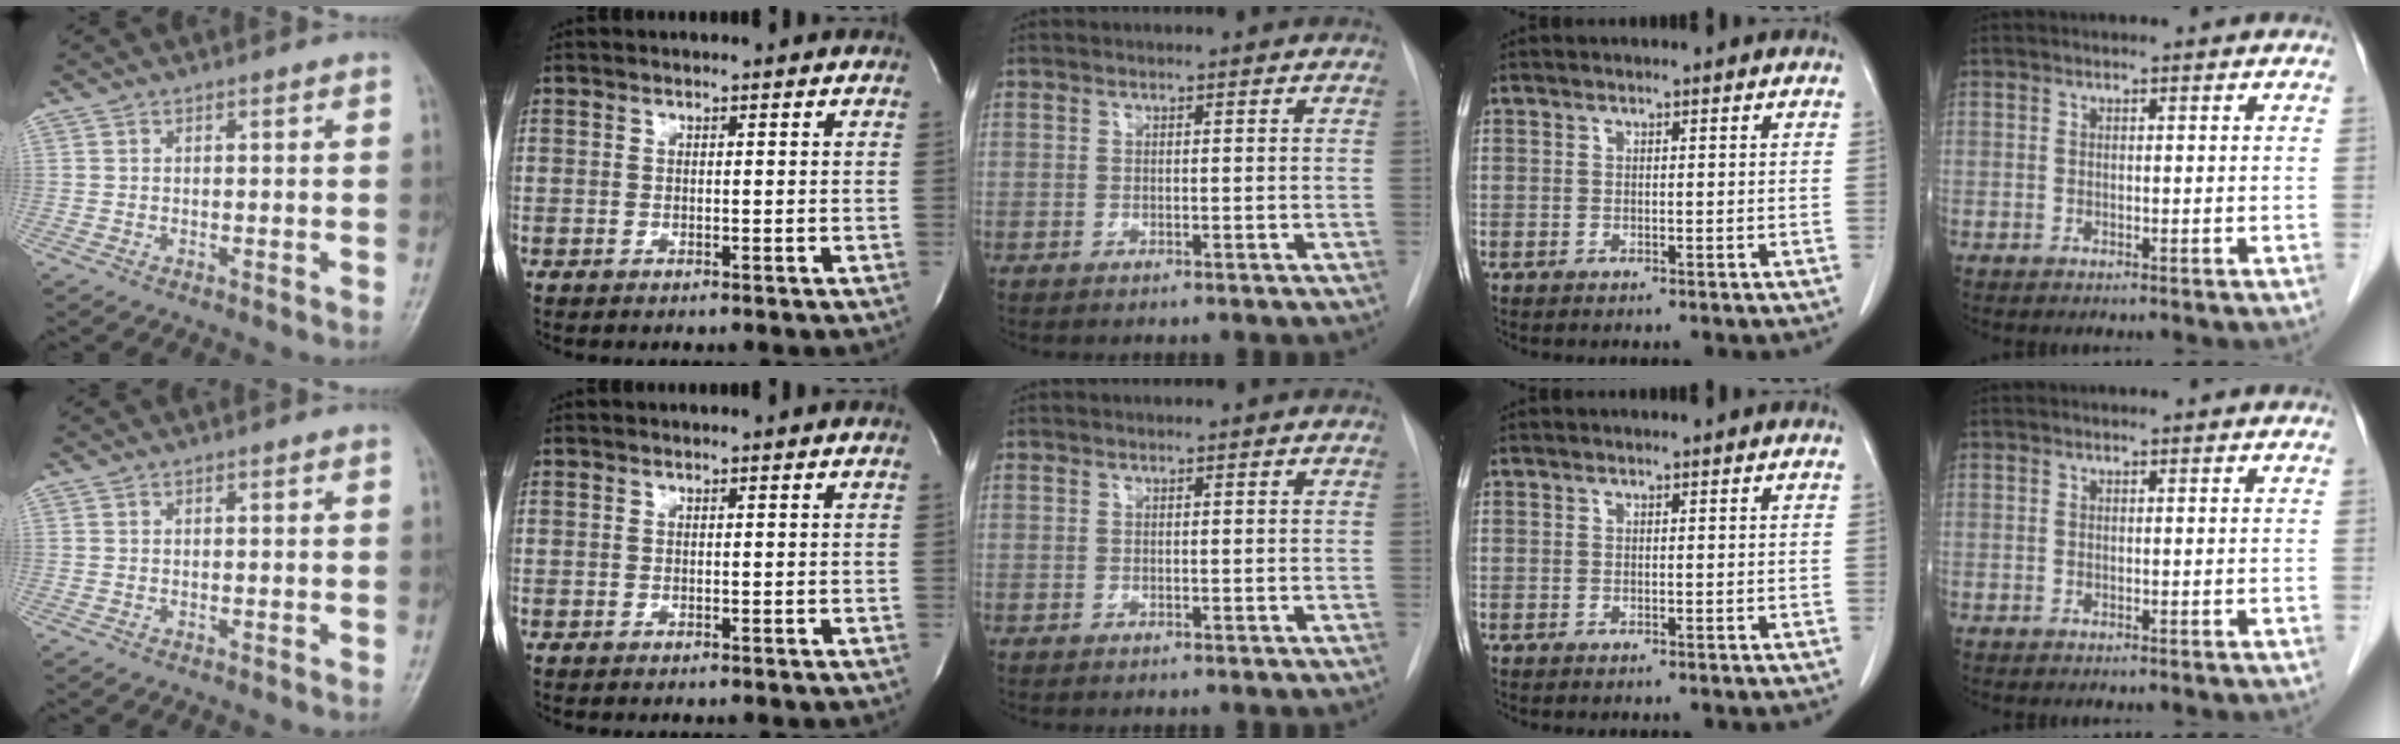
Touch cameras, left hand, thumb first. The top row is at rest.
{}